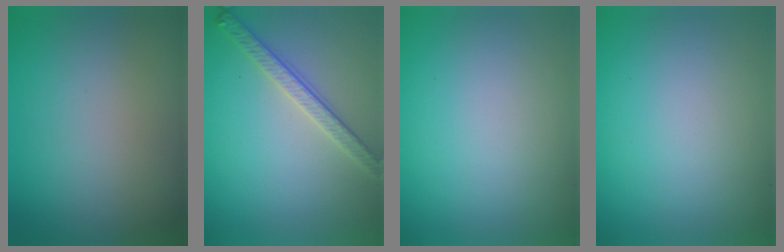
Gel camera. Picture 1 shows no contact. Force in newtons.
{"total": 2.8, "press": 2.7, "slide": 0.8}
{"total": 0.0}
{"total": 0.0}